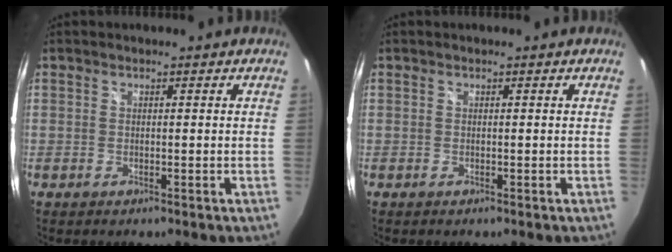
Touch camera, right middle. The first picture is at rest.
{"total": 0.0}